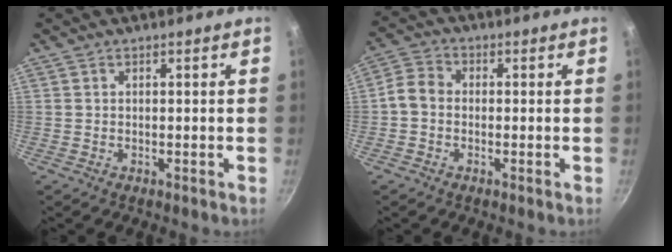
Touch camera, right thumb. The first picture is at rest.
{"total": 4.2, "force": [-0.8, 3.4, 2.4], "torque": [-0.042, 0.017, -0.032]}